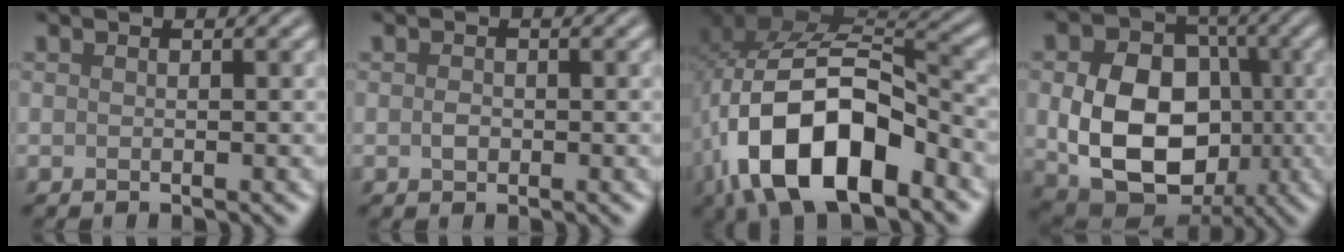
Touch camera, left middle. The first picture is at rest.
{"total": 1.1, "force": [-0.2, 0.8, 0.7], "torque": [-0.014, -0.003, -0.005]}
{"total": 14.4, "force": [-5.8, 7.6, 10.8], "torque": [-0.197, -0.009, -0.106]}
{"total": 11.5, "force": [-1.2, 8.6, 7.5], "torque": [-0.134, -0.014, -0.020]}